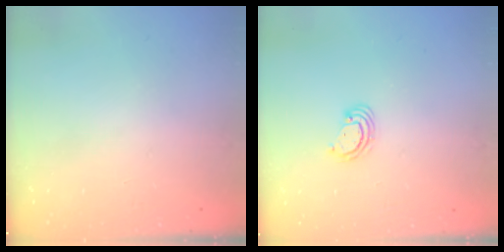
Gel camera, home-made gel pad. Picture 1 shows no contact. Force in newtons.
{"total": 2.5, "press": 2.5, "slide": 0.3}